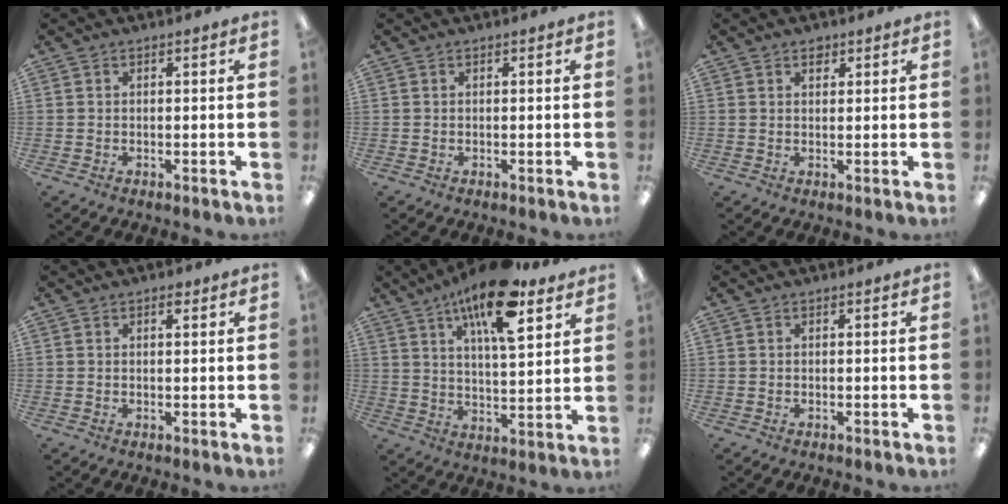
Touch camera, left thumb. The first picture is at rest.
{"total": 0.0}
{"total": 2.0, "force": [1.4, 1.1, 0.9], "torque": [-0.002, -0.006, 0.022]}
{"total": 1.5, "force": [1.0, 0.7, 1.0], "torque": [-0.005, -0.006, 0.014]}
{"total": 16.7, "force": [10.6, 5.8, 11.5], "torque": [-0.181, -0.050, 0.172]}
{"total": 0.0}